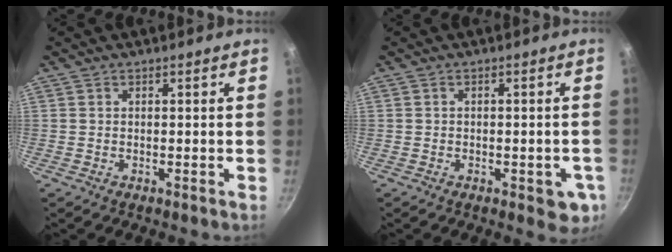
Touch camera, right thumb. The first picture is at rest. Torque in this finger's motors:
{"motor_torque": [0.50, 0.39, -0.26, 0.03, 0.09]}